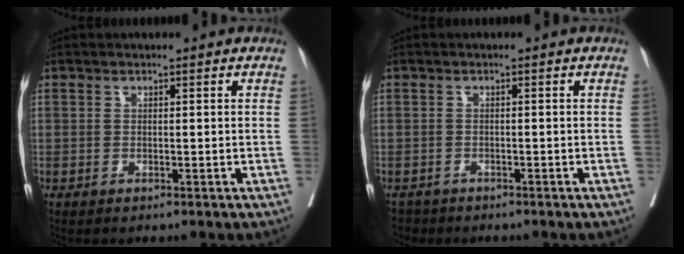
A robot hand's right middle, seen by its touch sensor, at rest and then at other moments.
{"total": 2.4, "force": [-2.2, 1.0, -0.1], "torque": [0.001, -0.002, -0.037]}